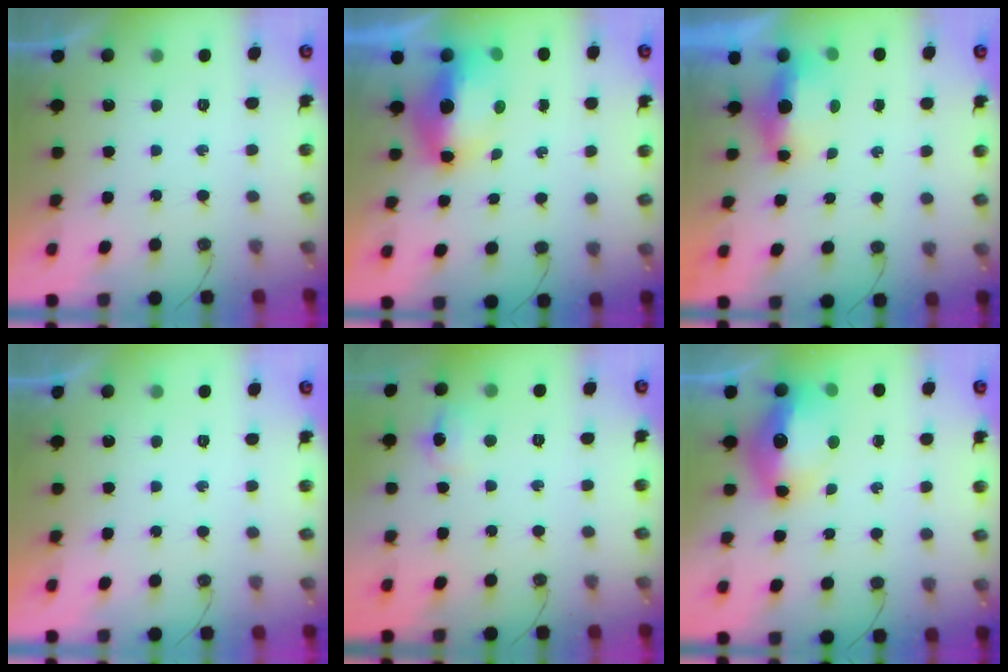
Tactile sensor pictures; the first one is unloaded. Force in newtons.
{"total": 9.4, "press": 9.3, "slide": 1.5}
{"total": 14.0, "press": 7.0, "slide": 12.1}
{"total": 0.0}
{"total": 6.6, "press": 6.6, "slide": 0.7}
{"total": 14.3, "press": 14.2, "slide": 1.3}